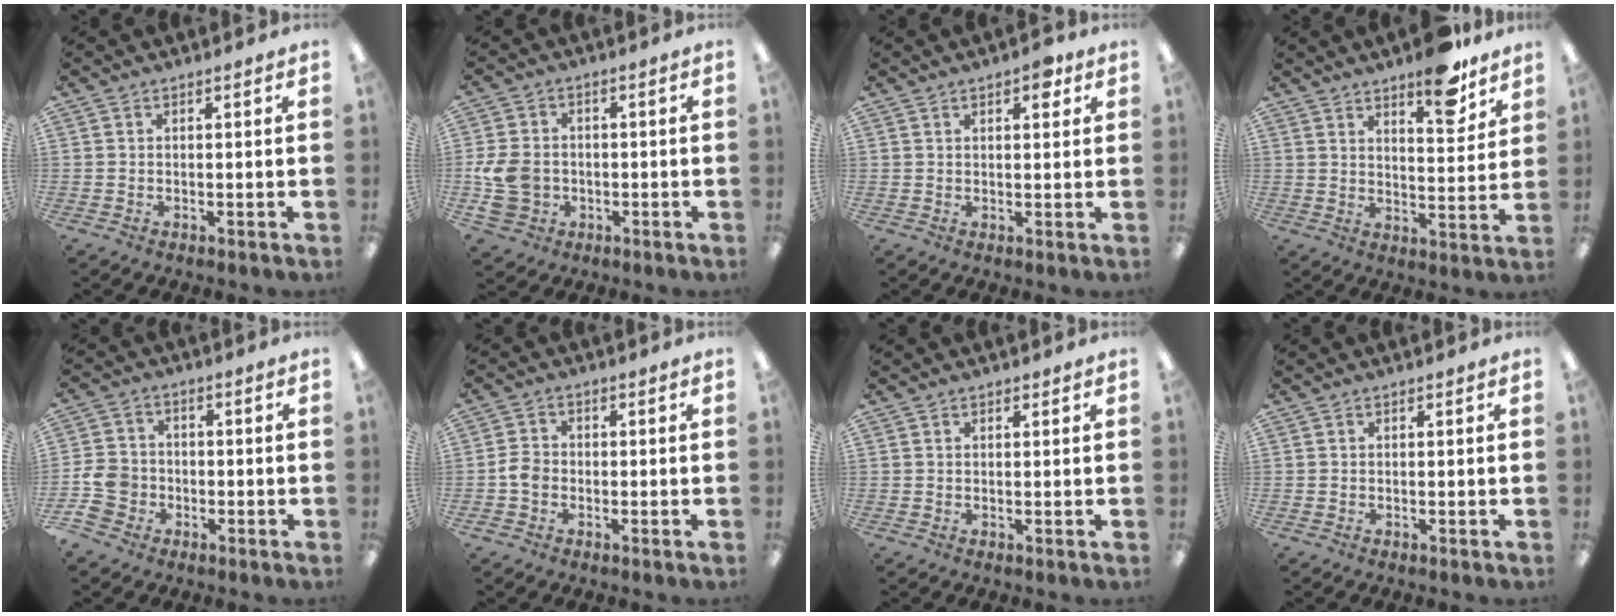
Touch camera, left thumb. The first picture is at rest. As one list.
[{"total": 9.9, "force": [-2.1, 8.1, 5.3], "torque": [-0.124, 0.016, -0.035]}, {"total": 4.0, "force": [2.2, 1.9, 2.8], "torque": [-0.034, -0.003, 0.033]}, {"total": 10.4, "force": [8.0, 3.2, 5.9], "torque": [-0.064, -0.051, 0.132]}, {"total": 8.0, "force": [-2.9, 6.8, 3.1], "torque": [-0.087, 0.021, -0.054]}, {"total": 3.8, "force": [-1.1, 3.1, 2.0], "torque": [-0.033, 0.009, -0.020]}, {"total": 0.7, "force": [0.5, 0.4, 0.2], "torque": [-0.004, 0.003, 0.008]}, {"total": 0.0}]